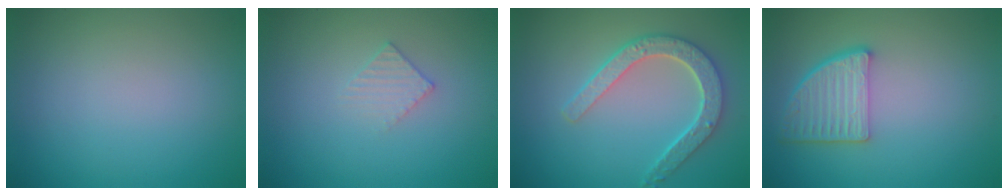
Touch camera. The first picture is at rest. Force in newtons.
{"total": 1.4, "press": 1.4, "slide": 0.2}
{"total": 4.7, "press": 3.8, "slide": 2.8}
{"total": 4.6, "press": 3.9, "slide": 2.4}